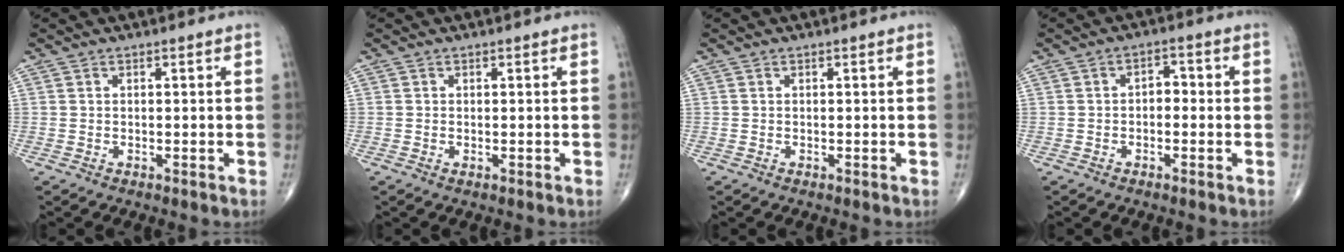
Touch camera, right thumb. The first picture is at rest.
{"total": 0.0}
{"total": 0.0}
{"total": 2.8, "force": [-0.4, 1.8, 2.2], "torque": [-0.018, 0.014, -0.013]}